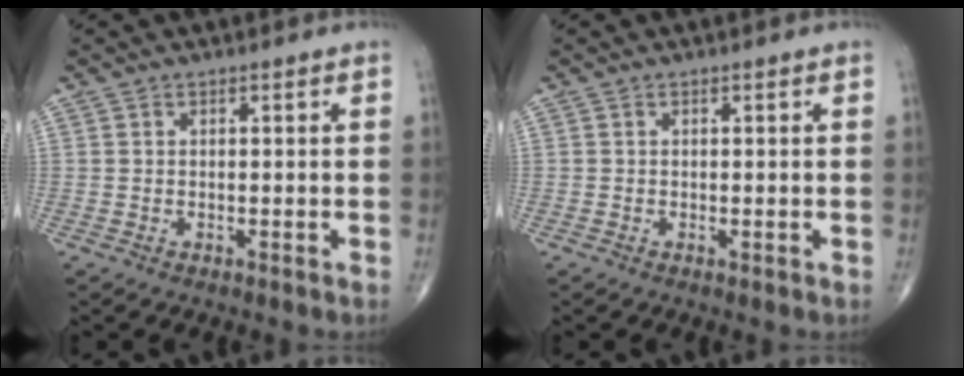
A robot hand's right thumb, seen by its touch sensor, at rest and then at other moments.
{"total": 0.0}